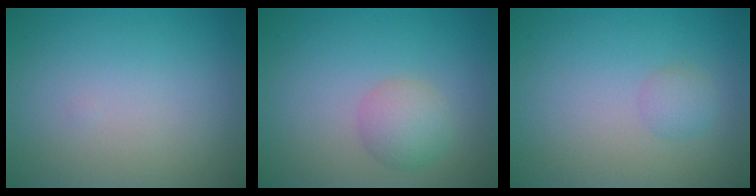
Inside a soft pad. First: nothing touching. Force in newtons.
{"total": 2.5, "press": 2.5, "slide": 0.1}
{"total": 1.3, "press": 1.3, "slide": 0.0}